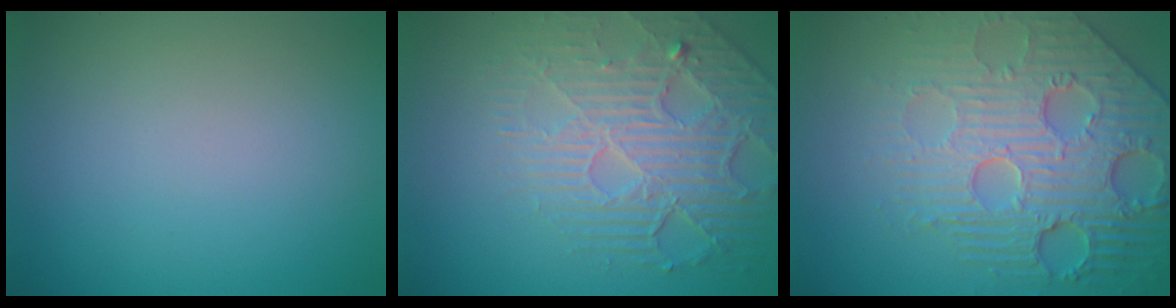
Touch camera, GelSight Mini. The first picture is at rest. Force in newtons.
{"total": 5.1, "press": 4.6, "slide": 2.2}
{"total": 8.1, "press": 6.1, "slide": 5.4}